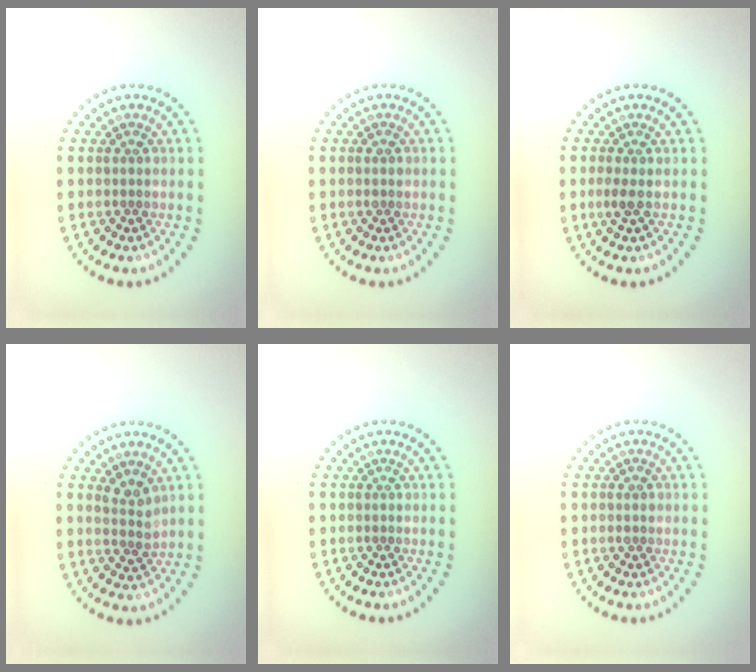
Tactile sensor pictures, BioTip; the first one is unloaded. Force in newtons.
{"total": 0.8, "press": 0.7, "slide": 0.1}
{"total": 1.1, "press": 1.0, "slide": 0.4}
{"total": 1.8, "press": 1.4, "slide": 1.1}
{"total": 0.0}
{"total": 0.7, "press": 0.7, "slide": 0.1}